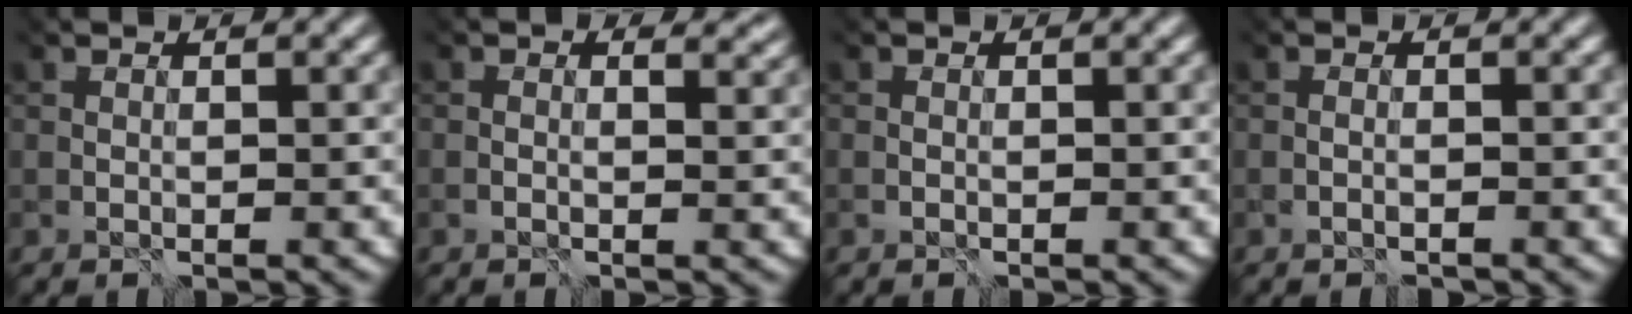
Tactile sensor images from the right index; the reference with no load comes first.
{"total": 0.5, "force": [-0.3, 0.1, 0.4], "torque": [-0.001, -0.001, 0.000]}
{"total": 1.1, "force": [-0.9, -0.4, -0.5], "torque": [0.006, -0.002, -0.010]}
{"total": 1.7, "force": [-1.6, 0.2, 0.2], "torque": [0.007, 0.007, -0.024]}